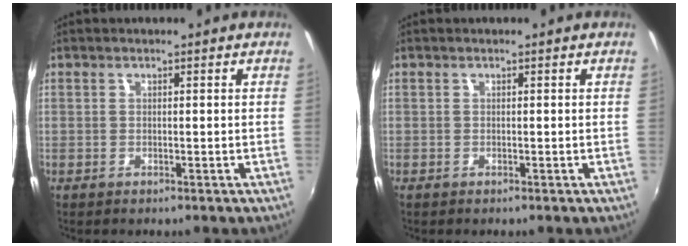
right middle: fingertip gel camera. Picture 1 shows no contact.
{"total": 0.0}